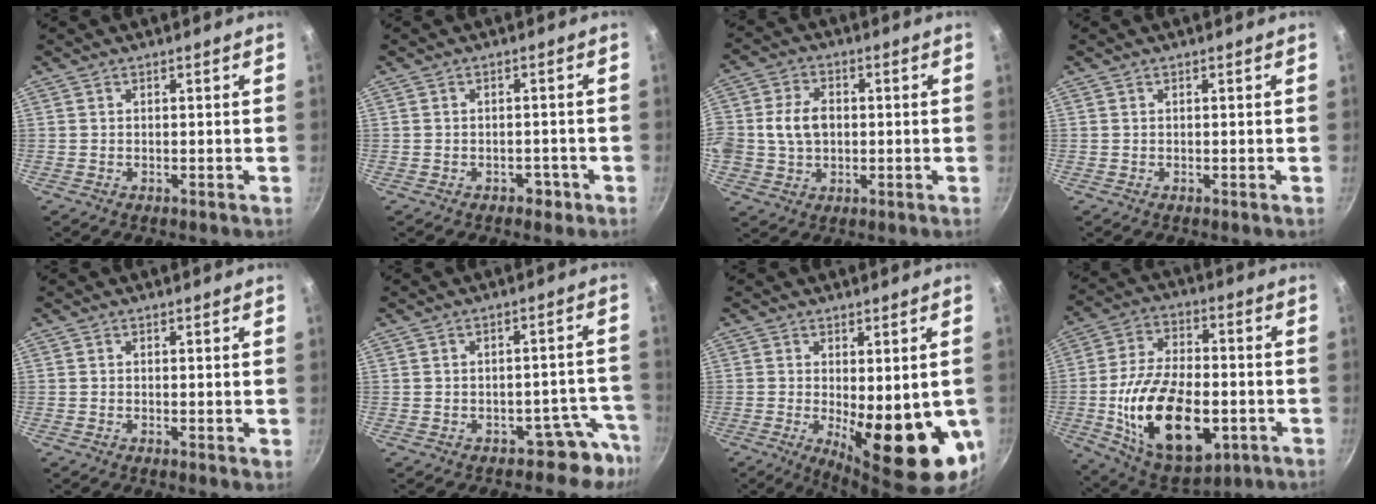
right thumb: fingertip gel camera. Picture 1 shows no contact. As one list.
[{"total": 2.4, "force": [-1.4, 1.7, 1.0], "torque": [0.003, 0.020, -0.007]}, {"total": 8.2, "force": [0.2, 6.3, 5.2], "torque": [-0.081, 0.014, -0.005]}, {"total": 0.0}, {"total": 0.8, "force": [0.1, 0.2, 0.7], "torque": [-0.009, -0.004, -0.001]}, {"total": 5.7, "force": [-4.1, 3.8, 0.8], "torque": [0.065, 0.064, -0.050]}, {"total": 15.8, "force": [-2.4, 5.6, 14.6], "torque": [-0.176, -0.025, -0.017]}, {"total": 23.2, "force": [-5.1, 13.0, 18.5], "torque": [-0.314, 0.018, -0.074]}]